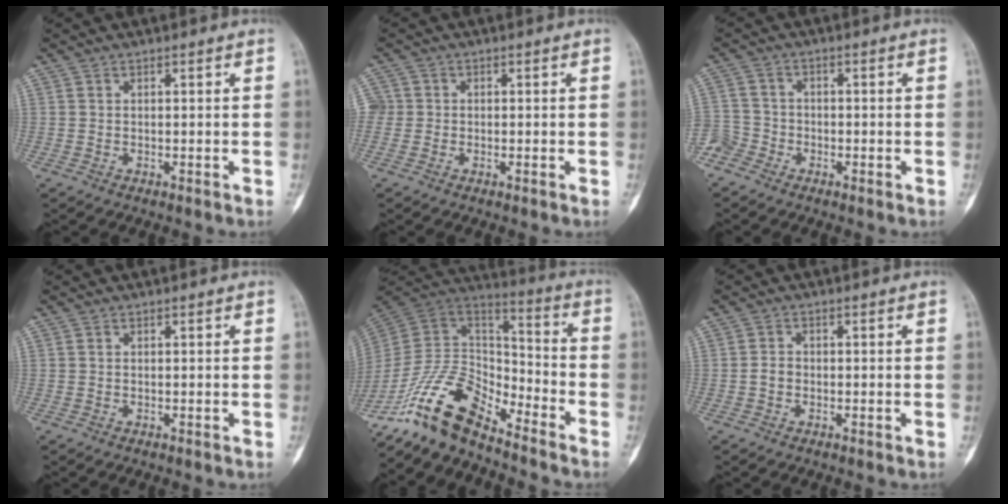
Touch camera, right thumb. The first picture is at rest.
{"total": 3.4, "force": [-0.1, 3.3, 0.9], "torque": [-0.007, 0.011, -0.004]}
{"total": 4.6, "force": [-3.1, 3.4, 0.4], "torque": [0.006, 0.013, -0.070]}
{"total": 0.0}
{"total": 15.5, "force": [-12.1, 5.8, 7.7], "torque": [-0.131, 0.095, -0.237]}
{"total": 1.8, "force": [-0.5, 1.4, 0.9], "torque": [-0.013, 0.008, -0.011]}